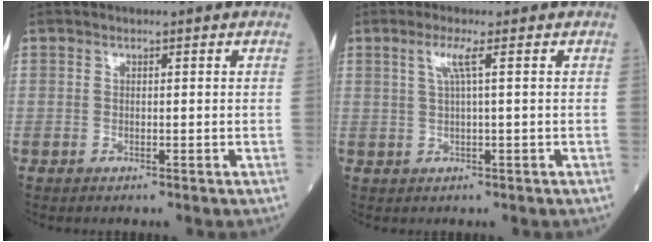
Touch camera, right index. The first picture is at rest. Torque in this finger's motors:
{"motor_torque": [0.37, 0.24, 0.31, 0.08]}